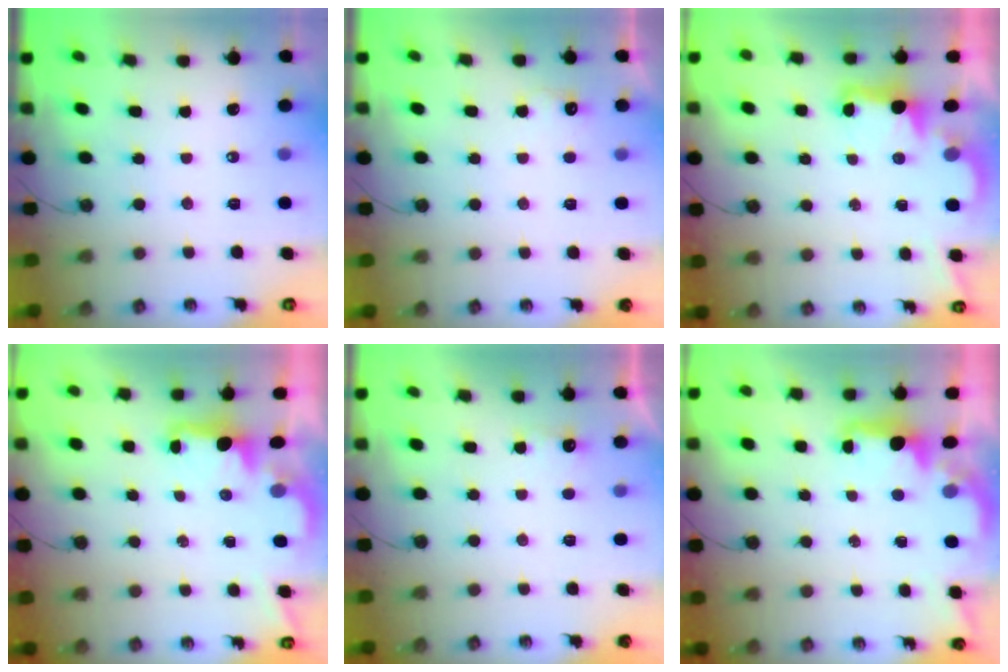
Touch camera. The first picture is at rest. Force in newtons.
{"total": 4.2, "press": 4.0, "slide": 1.1}
{"total": 2.9, "press": 2.9, "slide": 0.6}
{"total": 1.9, "press": 1.7, "slide": 0.7}
{"total": 3.2, "press": 3.1, "slide": 0.9}
{"total": 2.2, "press": 2.0, "slide": 0.8}